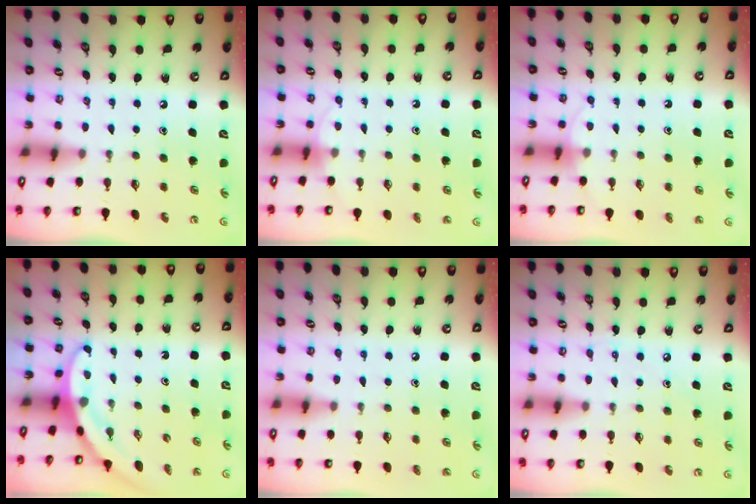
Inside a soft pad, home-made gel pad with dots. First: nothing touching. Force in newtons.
{"total": 3.2, "press": 3.2, "slide": 0.4}
{"total": 3.2, "press": 3.2, "slide": 0.4}
{"total": 3.1, "press": 3.1, "slide": 0.1}
{"total": 4.1, "press": 4.1, "slide": 0.4}
{"total": 2.8, "press": 2.8, "slide": 0.3}